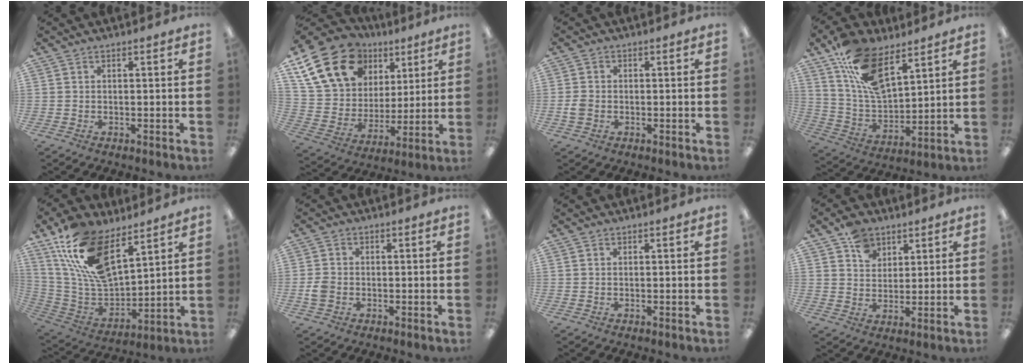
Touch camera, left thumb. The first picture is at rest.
{"total": 20.4, "force": [10.4, 14.8, 9.5], "torque": [-0.191, -0.030, 0.204]}
{"total": 2.7, "force": [-0.8, 2.1, 1.5], "torque": [-0.024, 0.006, -0.014]}
{"total": 16.4, "force": [9.6, 7.9, 10.7], "torque": [-0.204, -0.036, 0.177]}
{"total": 19.6, "force": [10.7, 9.7, 13.3], "torque": [-0.275, -0.047, 0.197]}
{"total": 3.3, "force": [-1.0, 2.6, 1.8], "torque": [-0.027, 0.007, -0.017]}
{"total": 0.0}
{"total": 7.1, "force": [4.4, 5.1, 2.2], "torque": [-0.039, -0.006, 0.082]}